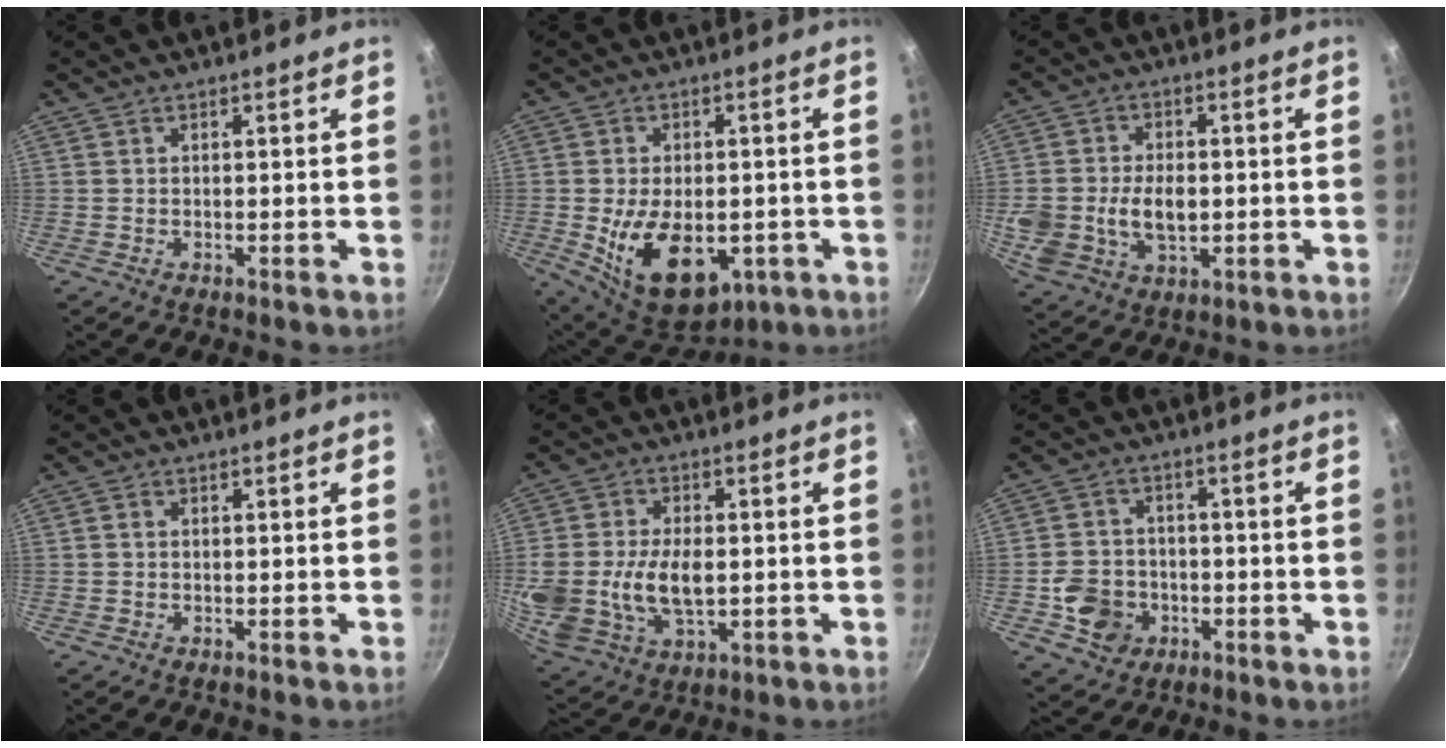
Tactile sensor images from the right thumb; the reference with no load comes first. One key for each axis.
{"total": 16.1, "fx": -3.8, "fy": 9.7, "fz": 12.3, "tx": -0.177, "ty": -0.006, "tz": -0.040}
{"total": 12.2, "fx": -0.7, "fy": 8.4, "fz": 8.8, "tx": -0.162, "ty": 0.000, "tz": -0.008}
{"total": 0.8, "fx": 0.1, "fy": 0.7, "fz": 0.4, "tx": -0.007, "ty": 0.005, "tz": 0.000}
{"total": 16.2, "fx": -0.5, "fy": 10.6, "fz": 12.3, "tx": -0.253, "ty": -0.001, "tz": -0.002}
{"total": 8.8, "fx": -2.7, "fy": 7.5, "fz": 3.8, "tx": -0.047, "ty": 0.026, "tz": -0.046}